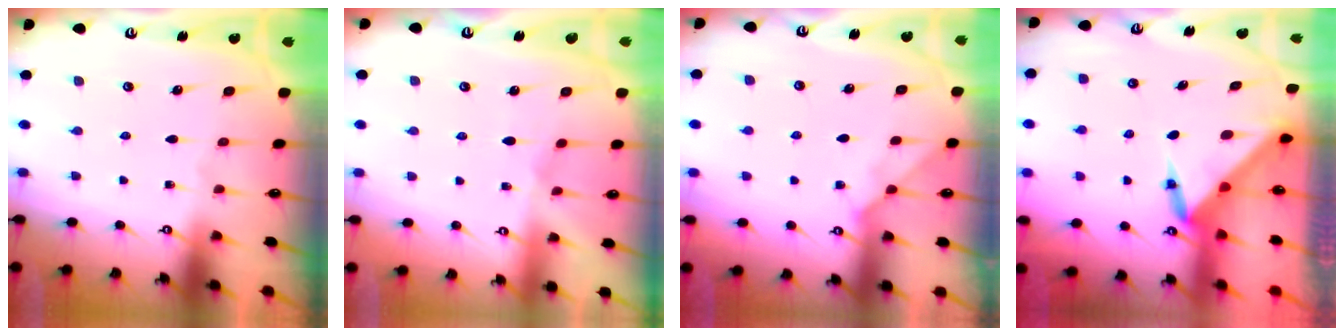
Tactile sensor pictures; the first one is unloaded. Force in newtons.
{"total": 3.7, "press": 3.6, "slide": 0.5}
{"total": 4.7, "press": 4.7, "slide": 0.7}
{"total": 3.5, "press": 3.5, "slide": 0.2}